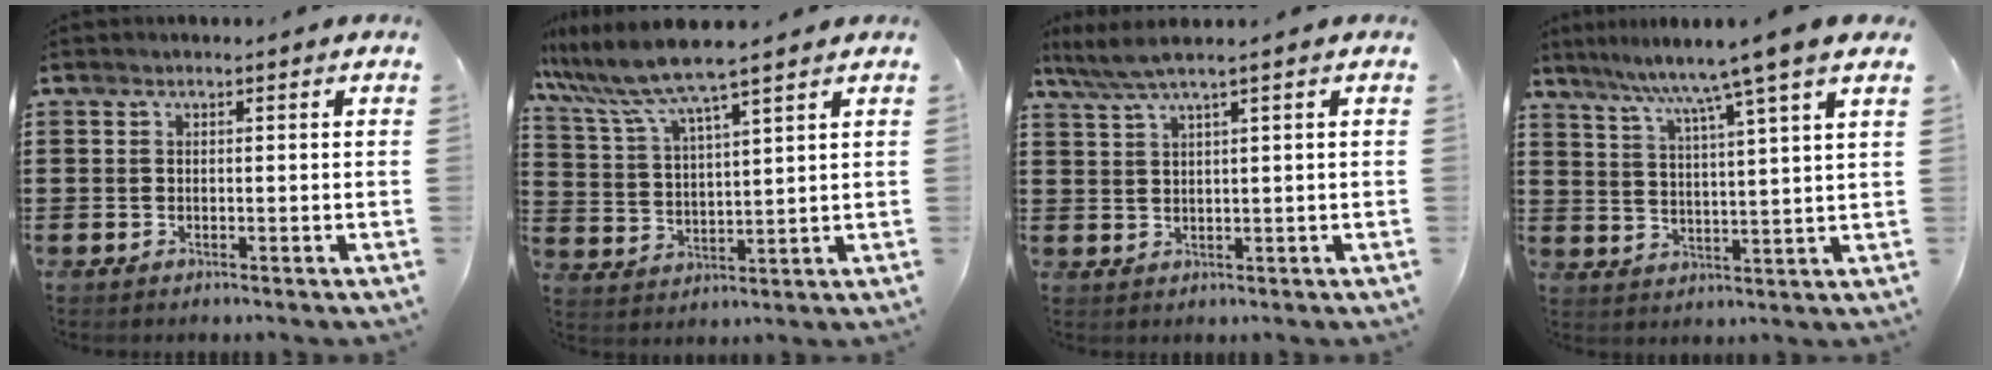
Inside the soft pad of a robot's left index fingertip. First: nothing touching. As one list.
[{"total": 7.6, "force": [6.6, -0.4, 3.6], "torque": [-0.094, -0.034, 0.115]}, {"total": 3.6, "force": [2.3, -0.2, 2.7], "torque": [-0.067, -0.004, 0.039]}, {"total": 7.5, "force": [6.0, -1.5, 4.2], "torque": [-0.104, -0.036, 0.094]}]